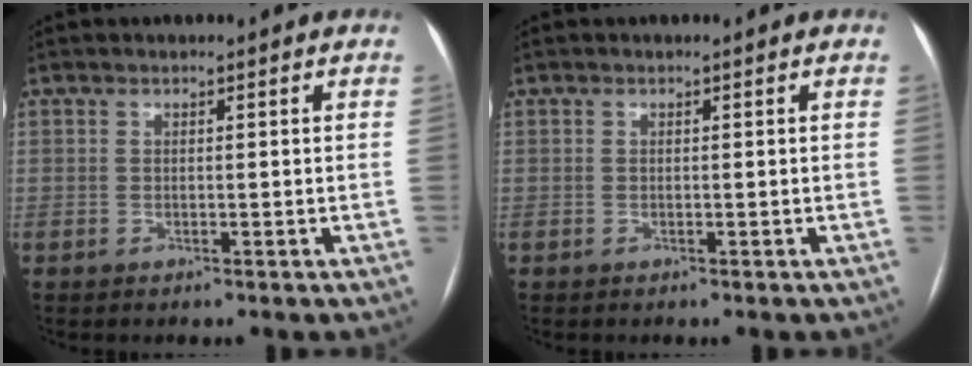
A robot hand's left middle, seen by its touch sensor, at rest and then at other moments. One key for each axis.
{"total": 0.0}